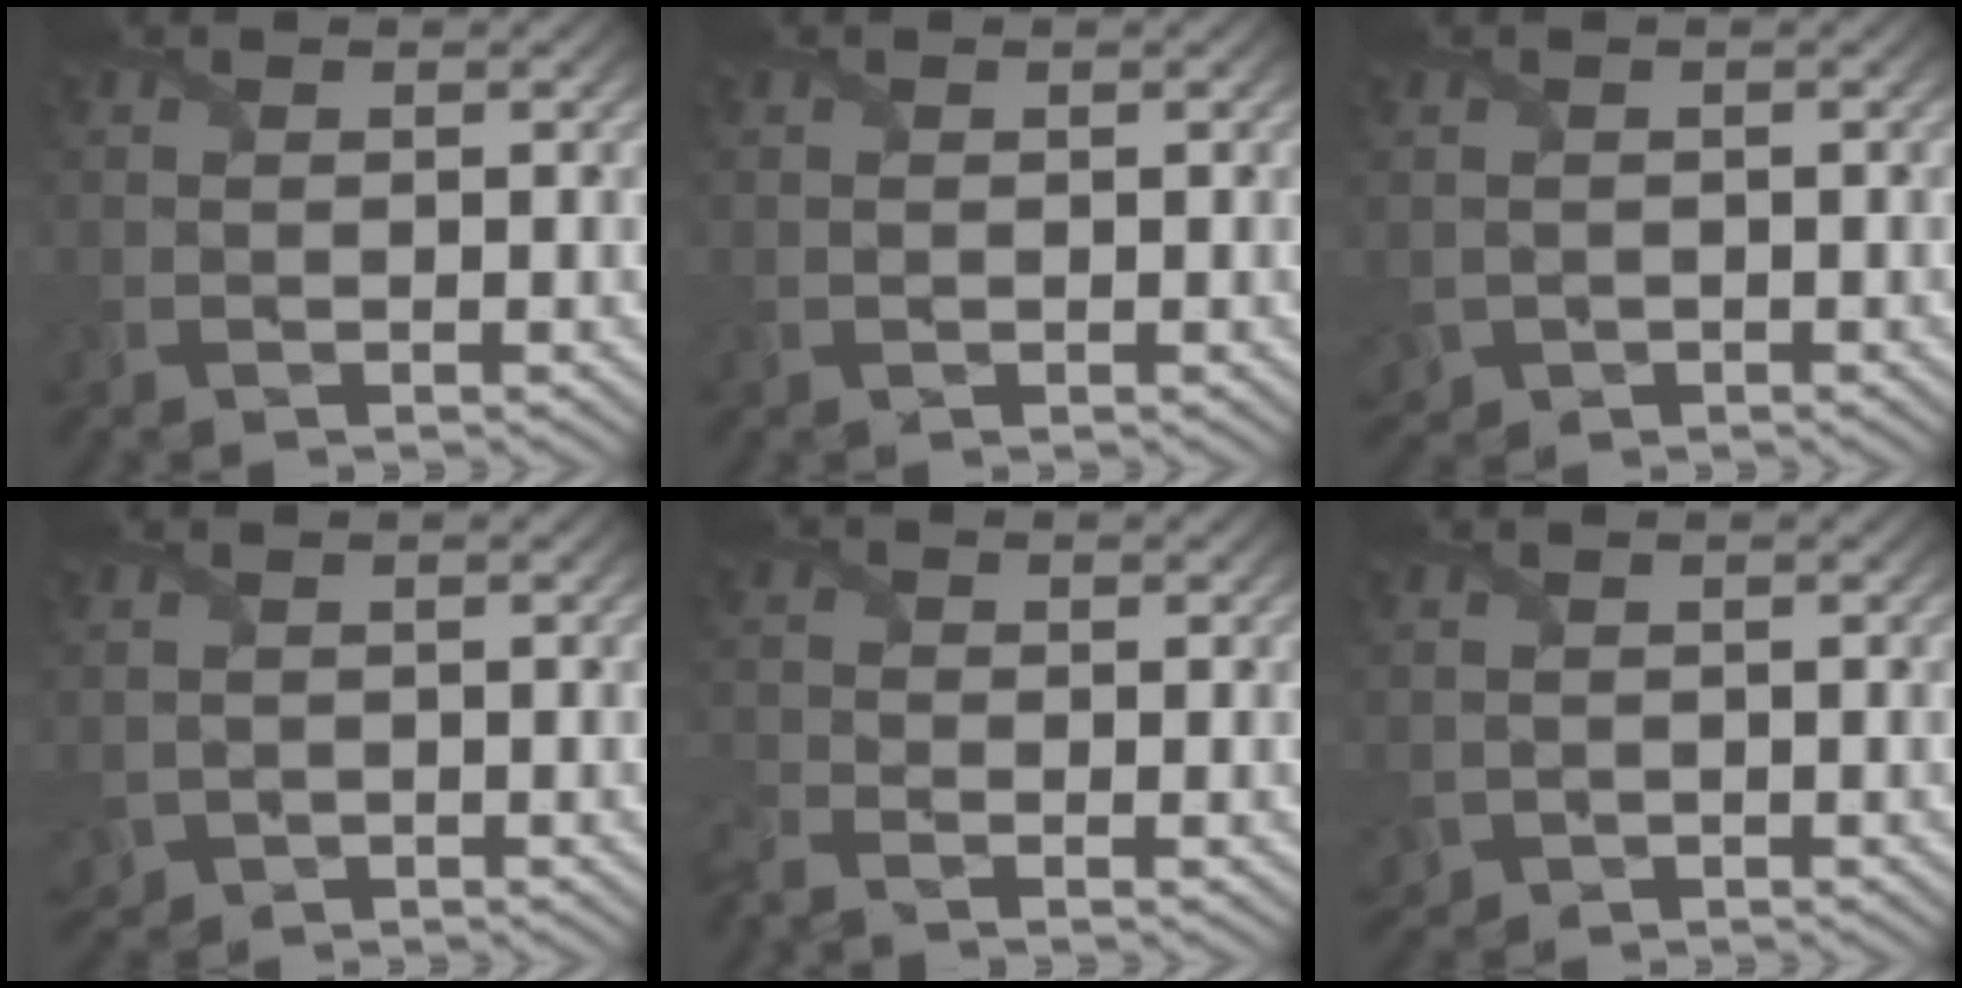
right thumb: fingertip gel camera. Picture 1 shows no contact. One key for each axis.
{"total": 0.0}
{"total": 2.1, "fx": -0.6, "fy": 2.0, "fz": 0.6, "tx": -0.025, "ty": -0.014, "tz": -0.013}
{"total": 2.5, "fx": -0.7, "fy": 2.2, "fz": 0.9, "tx": -0.032, "ty": -0.014, "tz": -0.016}
{"total": 2.9, "fx": -2.5, "fy": 0.9, "fz": 1.1, "tx": -0.032, "ty": -0.013, "tz": -0.063}
{"total": 1.7, "fx": -0.4, "fy": 1.6, "fz": 0.3, "tx": -0.019, "ty": -0.013, "tz": -0.011}